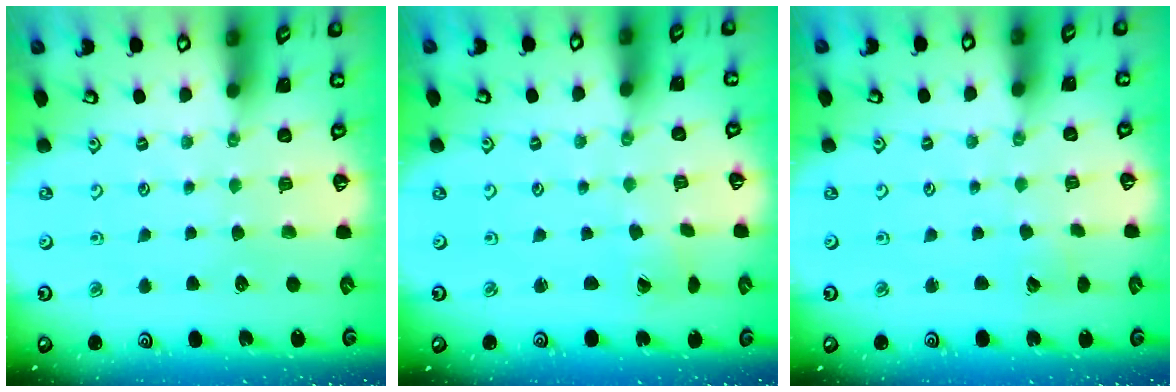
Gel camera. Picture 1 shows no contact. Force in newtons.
{"total": 0.0}
{"total": 2.6, "press": 2.6, "slide": 0.3}